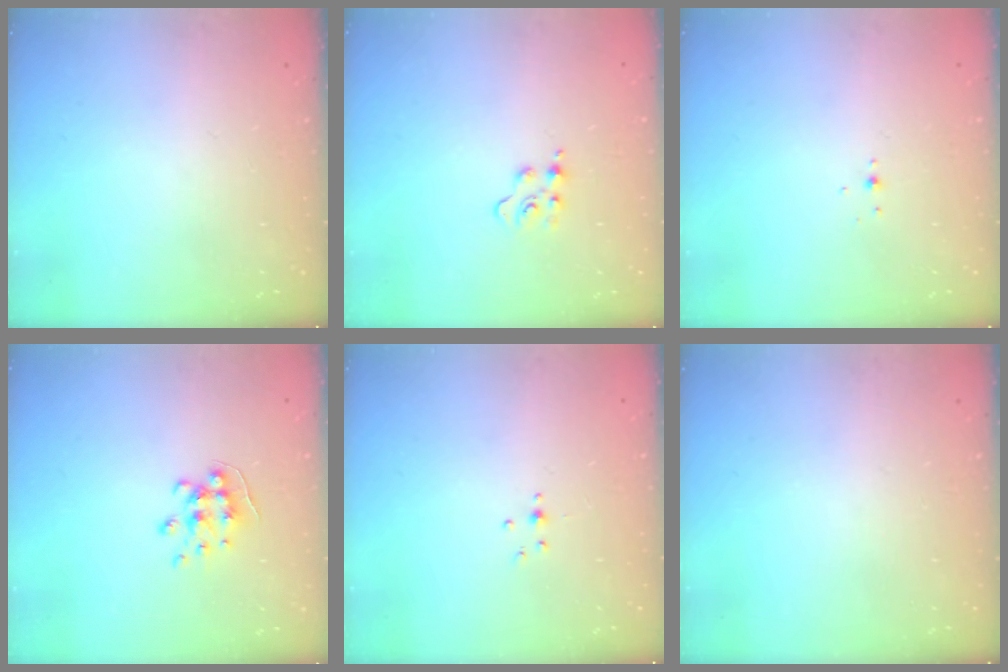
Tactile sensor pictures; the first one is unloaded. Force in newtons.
{"total": 4.4, "press": 4.3, "slide": 0.4}
{"total": 3.0, "press": 2.9, "slide": 0.8}
{"total": 7.1, "press": 7.1, "slide": 0.7}
{"total": 2.3, "press": 1.9, "slide": 1.3}
{"total": 0.0}